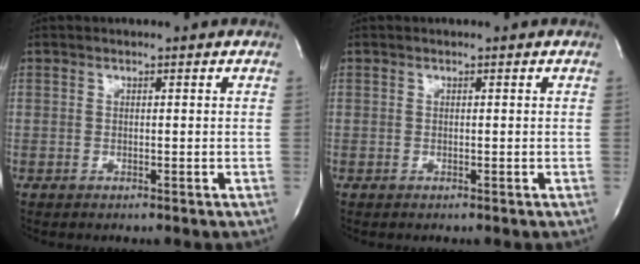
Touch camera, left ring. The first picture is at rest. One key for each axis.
{"total": 0.0}